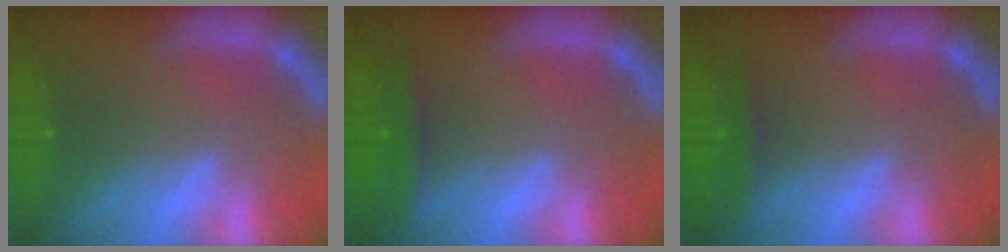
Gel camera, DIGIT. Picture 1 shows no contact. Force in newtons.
{"total": 2.4}
{"total": 1.9}